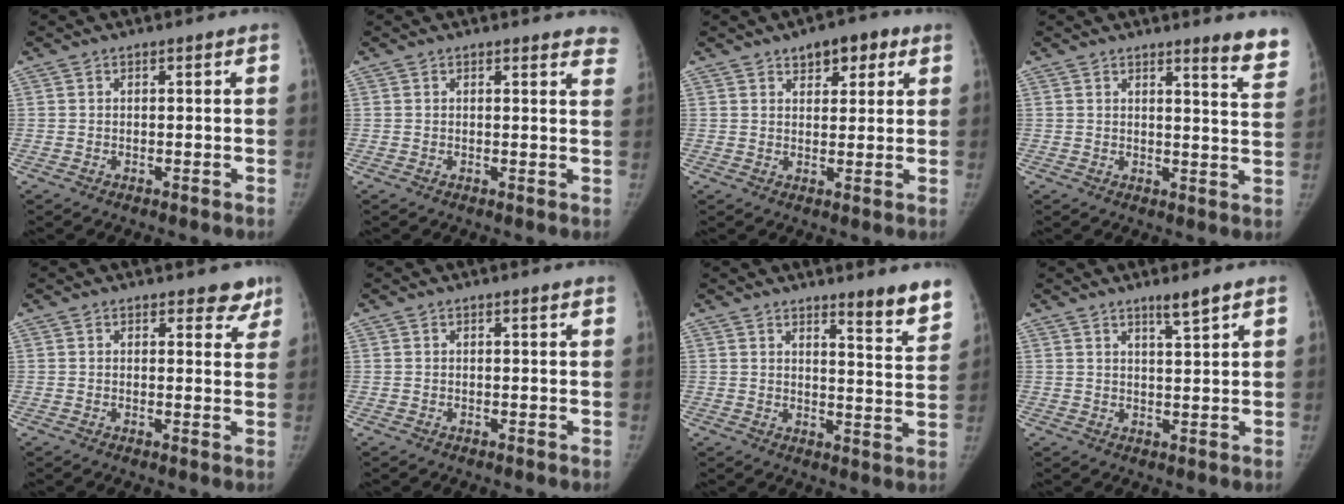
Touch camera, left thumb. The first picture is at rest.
{"total": 5.6, "force": [5.2, 1.5, 1.3], "torque": [0.016, -0.023, 0.032]}
{"total": 6.3, "force": [3.4, 3.5, 3.9], "torque": [-0.018, -0.010, 0.043]}
{"total": 7.2, "force": [6.1, 0.5, 3.9], "torque": [-0.031, -0.045, 0.057]}
{"total": 4.0, "force": [3.2, 2.1, 1.0], "torque": [0.030, -0.018, 0.026]}
{"total": 0.7, "force": [0.6, 0.0, 0.3], "torque": [-0.008, 0.000, 0.007]}
{"total": 7.8, "force": [6.3, 0.8, 4.5], "torque": [-0.041, -0.053, 0.081]}
{"total": 3.3, "force": [2.5, 0.0, 2.2], "torque": [-0.032, -0.020, 0.044]}